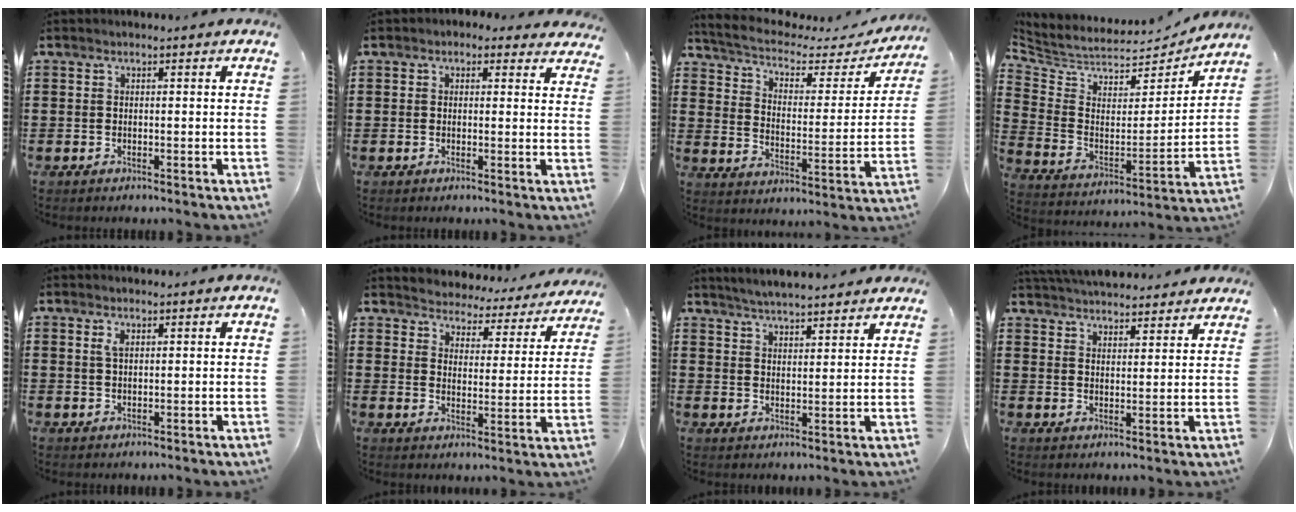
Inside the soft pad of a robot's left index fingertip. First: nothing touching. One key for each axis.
{"total": 1.6, "fx": 1.2, "fy": 1.0, "fz": 0.4, "tx": -0.014, "ty": 0.008, "tz": 0.021}
{"total": 4.2, "fx": 3.1, "fy": 1.8, "fz": 2.2, "tx": -0.063, "ty": -0.020, "tz": 0.046}
{"total": 5.0, "fx": 4.5, "fy": 1.9, "fz": 0.6, "tx": -0.047, "ty": -0.045, "tz": 0.075}
{"total": 1.6, "fx": 0.8, "fy": 0.7, "fz": 1.3, "tx": -0.029, "ty": 0.004, "tz": 0.014}
{"total": 3.8, "fx": 3.7, "fy": 0.3, "fz": -0.7, "tx": -0.013, "ty": -0.037, "tz": 0.058}
{"total": 4.0, "fx": 4.0, "fy": -0.1, "fz": 0.6, "tx": -0.024, "ty": -0.014, "tz": 0.072}
{"total": 4.6, "fx": 4.5, "fy": 0.6, "fz": 0.6, "tx": -0.028, "ty": -0.018, "tz": 0.081}